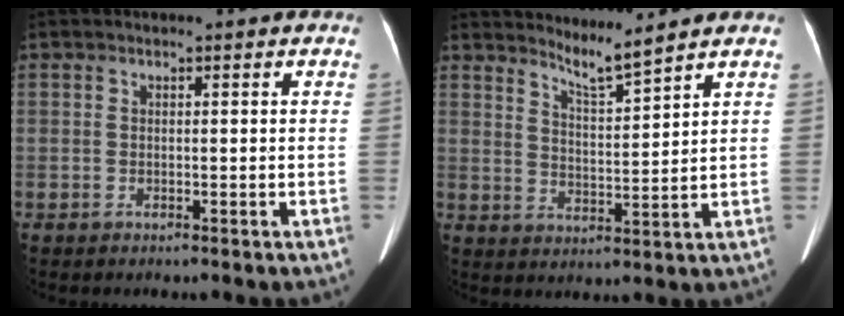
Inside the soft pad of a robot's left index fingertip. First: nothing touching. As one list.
[{"total": 4.5, "force": [4.1, -1.1, 1.4], "torque": [-0.036, -0.022, 0.080]}]